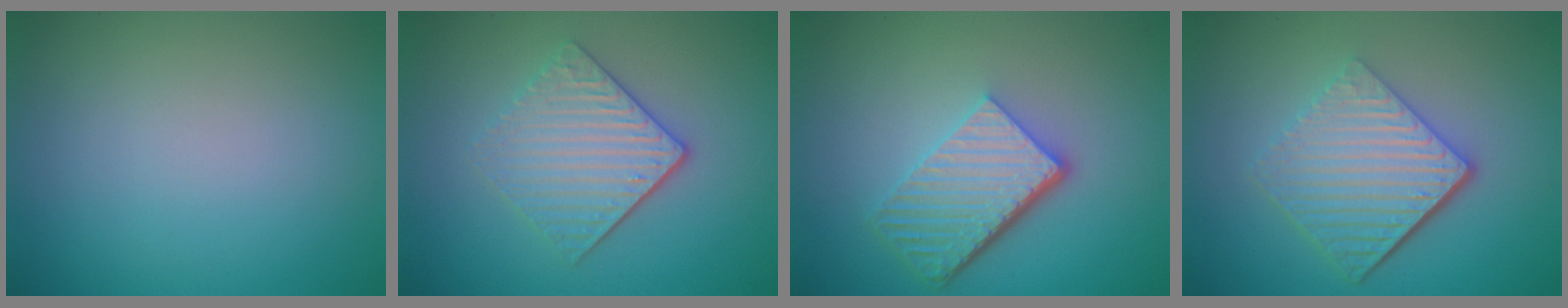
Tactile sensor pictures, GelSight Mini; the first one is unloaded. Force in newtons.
{"total": 4.1, "press": 3.4, "slide": 2.3}
{"total": 5.7, "press": 3.9, "slide": 4.2}
{"total": 6.2, "press": 4.2, "slide": 4.5}